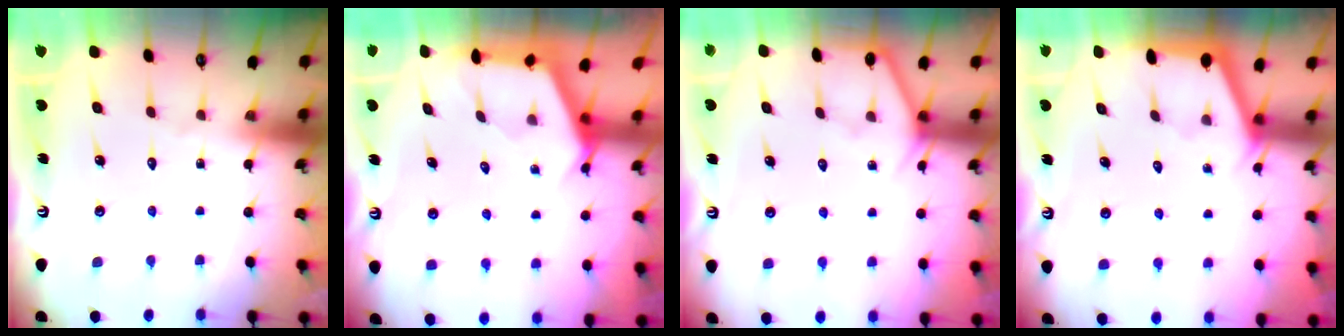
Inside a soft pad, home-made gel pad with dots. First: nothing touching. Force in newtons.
{"total": 2.6, "press": 2.6, "slide": 0.4}
{"total": 5.7, "press": 5.7, "slide": 0.5}
{"total": 1.8, "press": 1.8, "slide": 0.4}